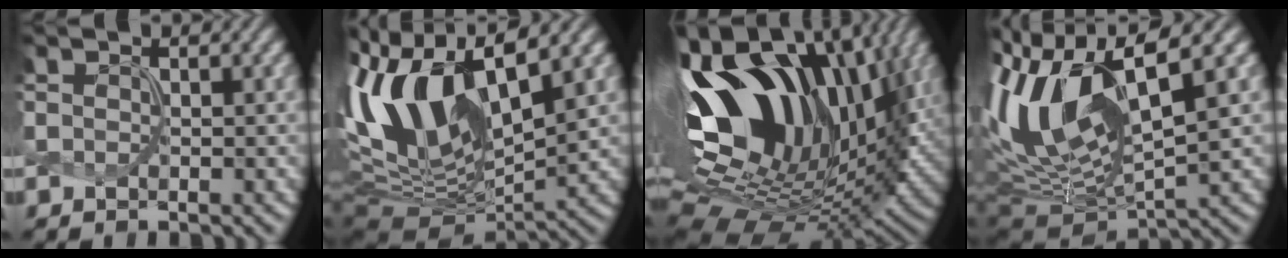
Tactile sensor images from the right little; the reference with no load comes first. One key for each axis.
{"total": 12.4, "fx": 3.4, "fy": 5.8, "fz": 10.5, "tx": -0.216, "ty": 0.000, "tz": 0.061}
{"total": 18.0, "fx": 3.4, "fy": 10.6, "fz": 14.2, "tx": -0.261, "ty": 0.030, "tz": 0.049}
{"total": 13.3, "fx": 2.7, "fy": 5.5, "fz": 11.8, "tx": -0.256, "ty": 0.003, "tz": 0.054}